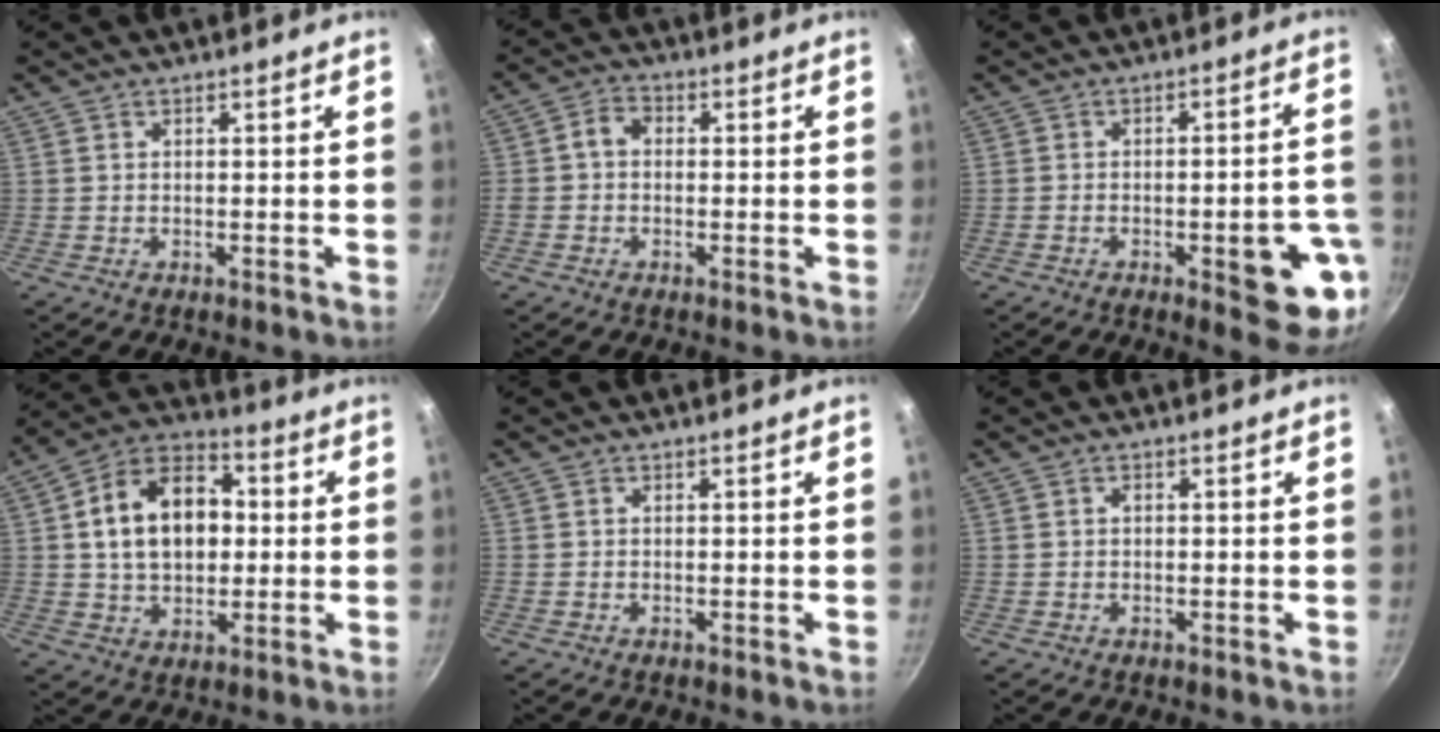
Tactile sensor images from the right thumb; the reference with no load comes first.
{"total": 3.5, "force": [-0.3, 2.9, 2.1], "torque": [-0.030, 0.013, -0.020]}
{"total": 12.7, "force": [-4.2, 4.1, 11.3], "torque": [-0.102, 0.023, -0.050]}
{"total": 16.7, "force": [2.0, 11.5, 11.9], "torque": [-0.167, 0.023, 0.022]}
{"total": 0.0}
{"total": 0.8, "force": [0.1, 0.5, 0.6], "torque": [-0.008, 0.004, 0.002]}